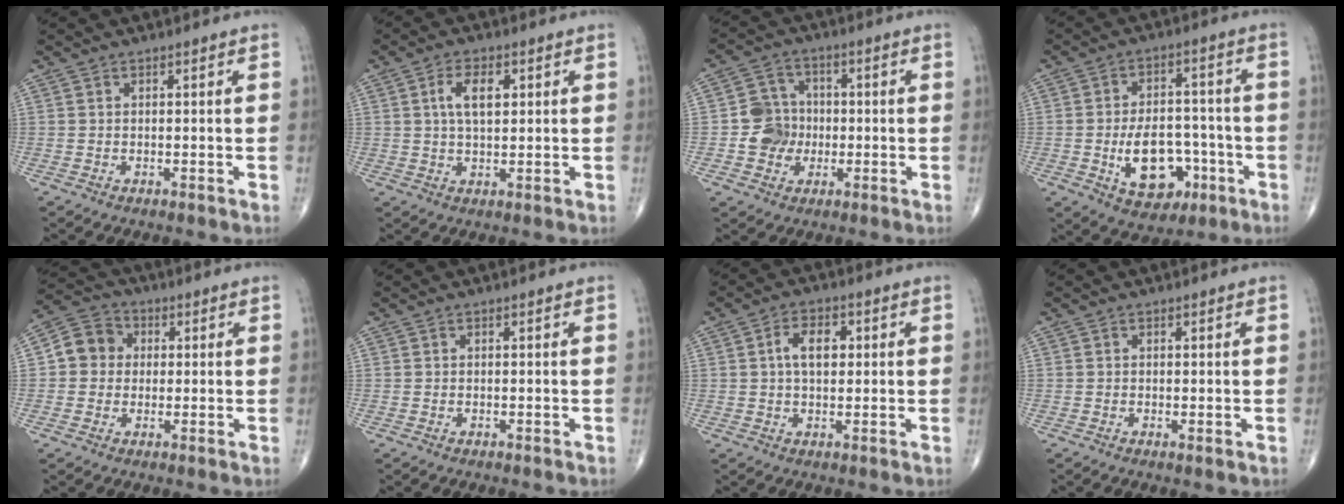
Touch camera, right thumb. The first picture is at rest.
{"total": 5.9, "force": [1.6, 2.9, 4.8], "torque": [-0.088, 0.000, 0.028]}
{"total": 7.3, "force": [-1.1, 6.8, 2.5], "torque": [-0.011, 0.015, -0.025]}
{"total": 13.0, "force": [-3.9, 8.4, 9.2], "torque": [-0.117, 0.026, -0.049]}
{"total": 7.2, "force": [0.6, 6.5, 2.9], "torque": [-0.031, 0.017, -0.004]}
{"total": 0.0}
{"total": 5.9, "force": [1.1, 3.5, 4.7], "torque": [-0.074, 0.009, 0.014]}
{"total": 0.7, "force": [-0.1, 0.2, 0.7], "torque": [-0.017, -0.004, -0.004]}